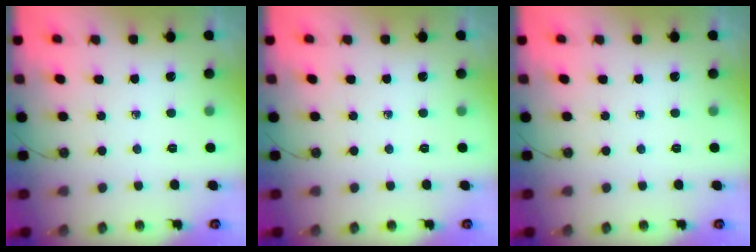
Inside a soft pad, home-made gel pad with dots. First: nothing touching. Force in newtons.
{"total": 0.0}
{"total": 0.0}